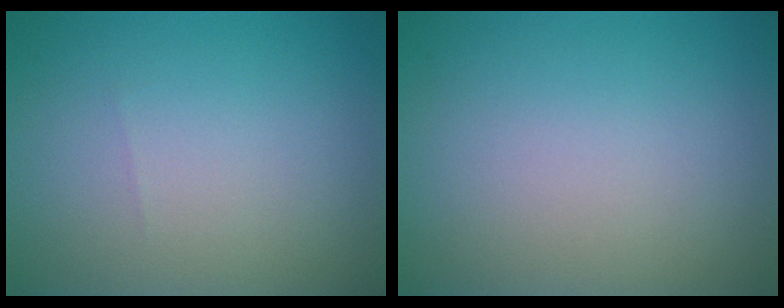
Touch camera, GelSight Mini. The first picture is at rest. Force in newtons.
{"total": 0.0}